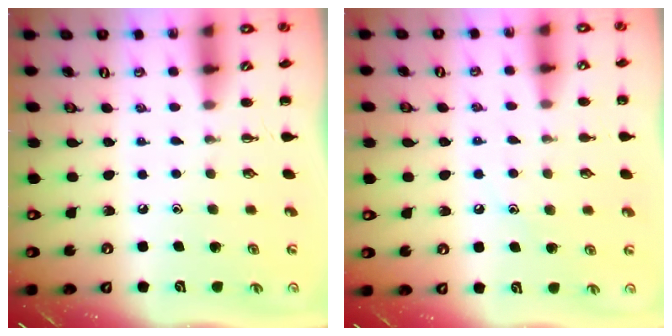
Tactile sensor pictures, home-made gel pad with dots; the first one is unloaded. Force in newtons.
{"total": 6.6, "press": 6.4, "slide": 1.6}